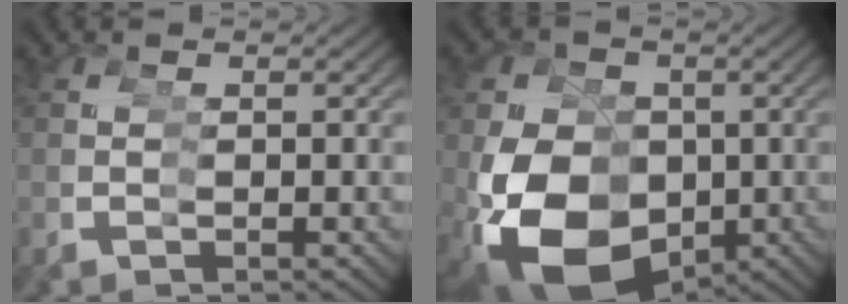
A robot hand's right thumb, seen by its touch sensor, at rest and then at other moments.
{"total": 14.9, "force": [-2.7, 11.7, 8.9], "torque": [-0.181, -0.039, -0.020]}